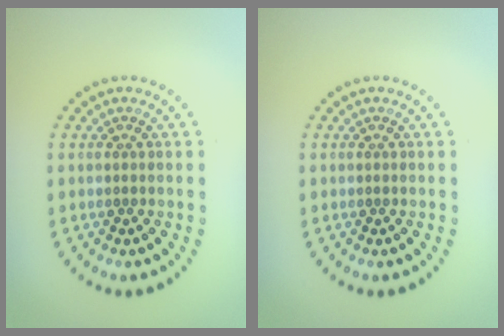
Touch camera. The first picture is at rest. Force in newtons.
{"total": 0.0}